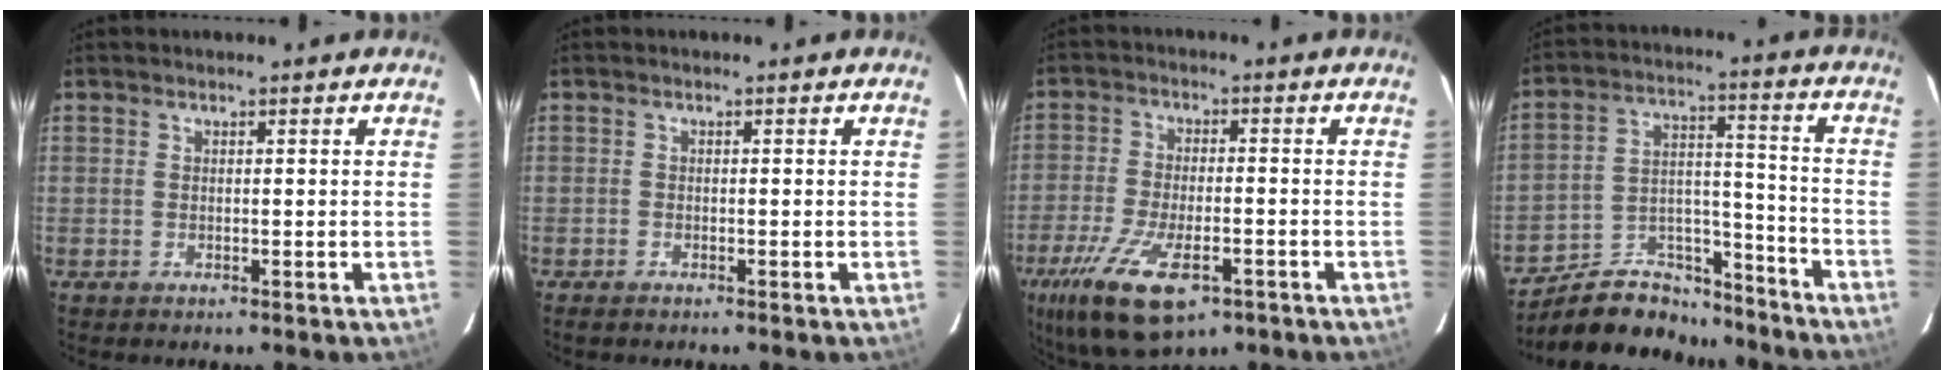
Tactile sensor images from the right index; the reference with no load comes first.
{"total": 0.6, "force": [-0.6, 0.3, 0.1], "torque": [-0.006, 0.001, -0.013]}
{"total": 16.8, "force": [-9.3, 6.9, 12.2], "torque": [-0.265, -0.049, -0.159]}
{"total": 16.0, "force": [-13.6, 6.9, 5.1], "torque": [-0.100, 0.048, -0.208]}